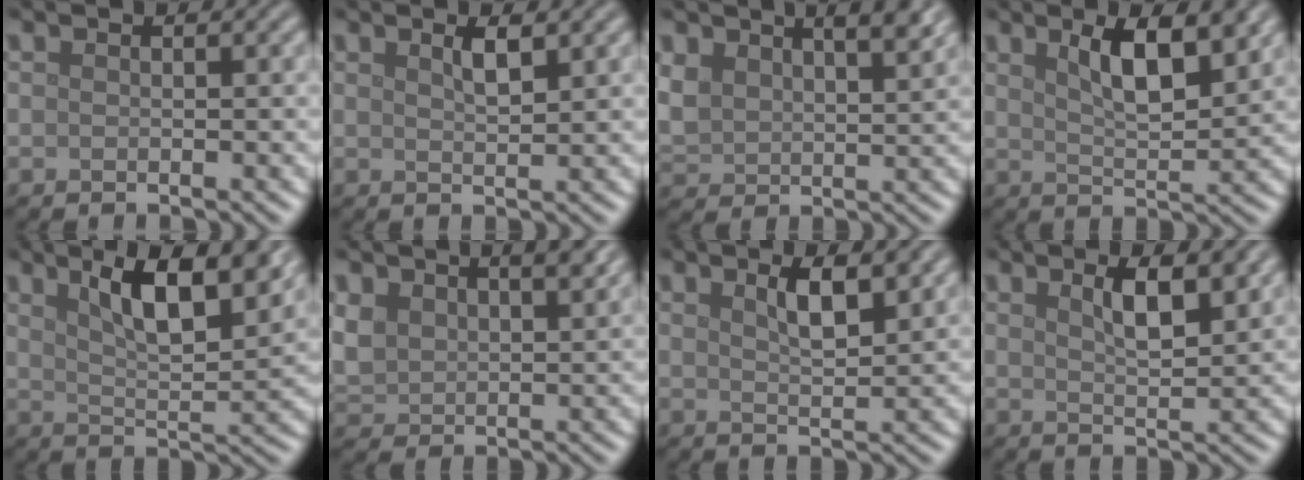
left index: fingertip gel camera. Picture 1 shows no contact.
{"total": 1.7, "force": [1.1, 0.3, 1.3], "torque": [-0.023, 0.004, 0.018]}
{"total": 6.0, "force": [3.4, 3.3, 3.7], "torque": [-0.083, 0.001, 0.062]}
{"total": 5.7, "force": [2.9, 1.8, 4.6], "torque": [-0.074, 0.000, 0.047]}
{"total": 7.9, "force": [4.3, 2.2, 6.3], "torque": [-0.094, 0.006, 0.068]}
{"total": 5.7, "force": [2.9, 3.6, 3.4], "torque": [-0.085, 0.001, 0.055]}
{"total": 3.4, "force": [1.8, 0.9, 2.7], "torque": [-0.043, 0.001, 0.031]}
{"total": 3.8, "force": [1.9, 1.0, 3.1], "torque": [-0.049, 0.001, 0.033]}